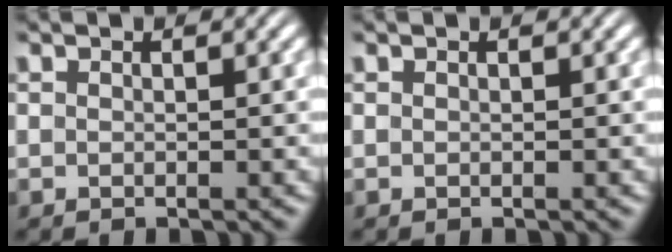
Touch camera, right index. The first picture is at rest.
{"total": 0.0}